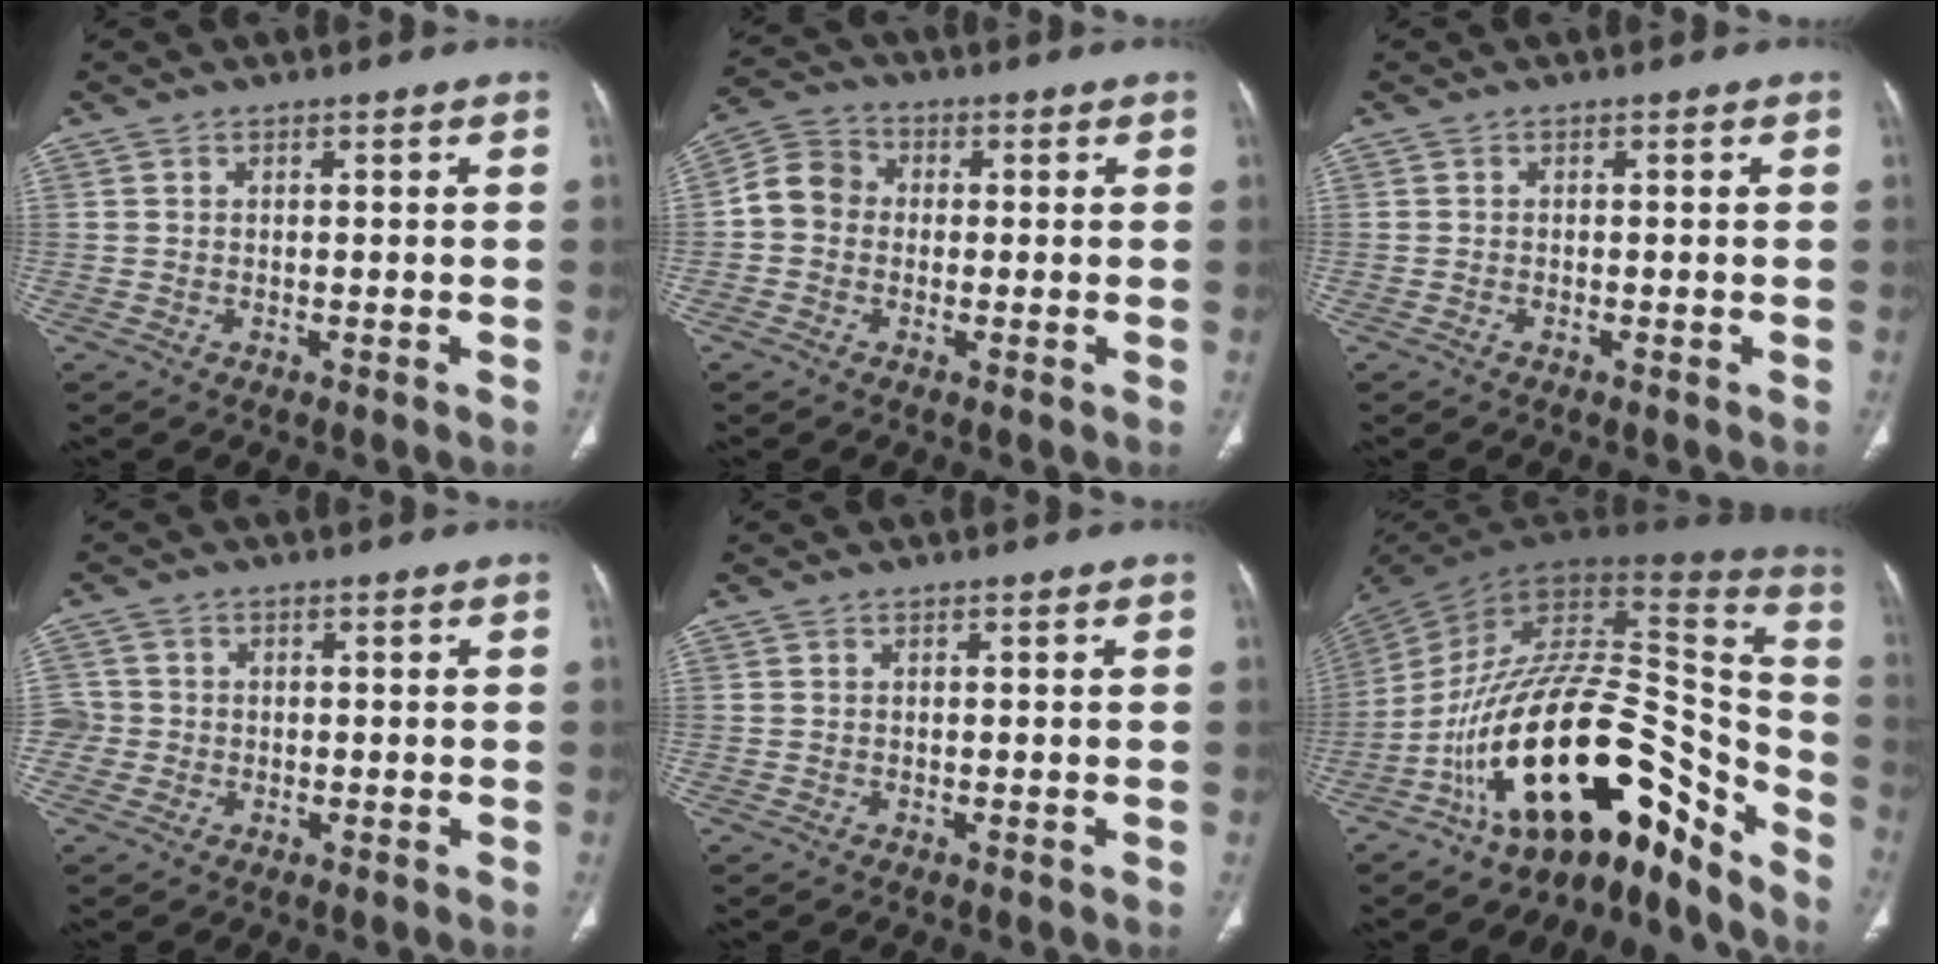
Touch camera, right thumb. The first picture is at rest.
{"total": 6.5, "force": [-0.5, 5.8, 3.0], "torque": [-0.042, 0.022, -0.023]}
{"total": 0.0}
{"total": 3.6, "force": [-0.5, 3.6, 0.3], "torque": [0.015, 0.012, -0.014]}
{"total": 0.0}
{"total": 28.6, "force": [-17.2, 11.5, 19.7], "torque": [-0.241, 0.132, -0.282]}